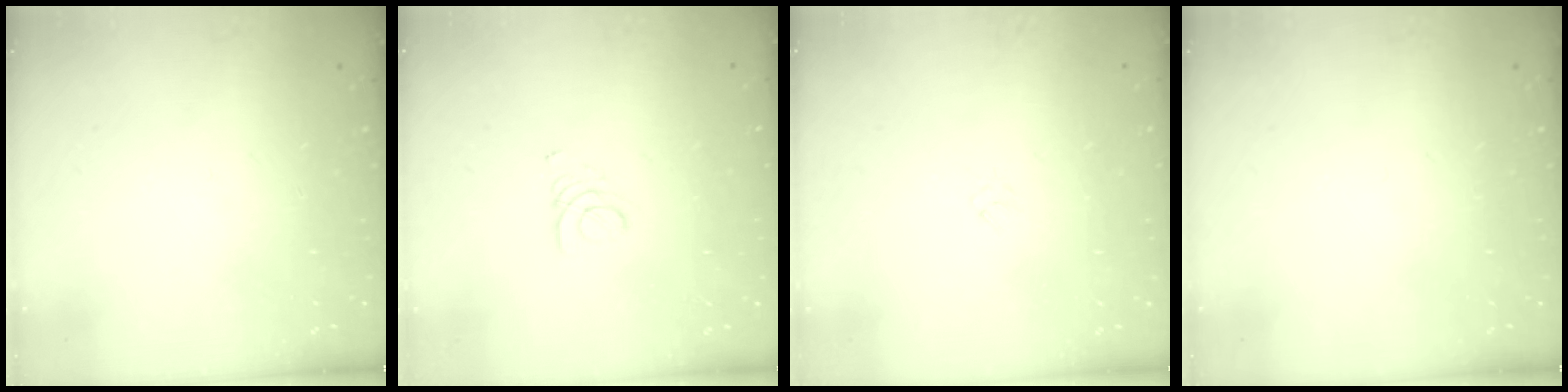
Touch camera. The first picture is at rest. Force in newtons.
{"total": 2.1, "press": 2.1, "slide": 0.2}
{"total": 1.6, "press": 1.6, "slide": 0.4}
{"total": 0.0}